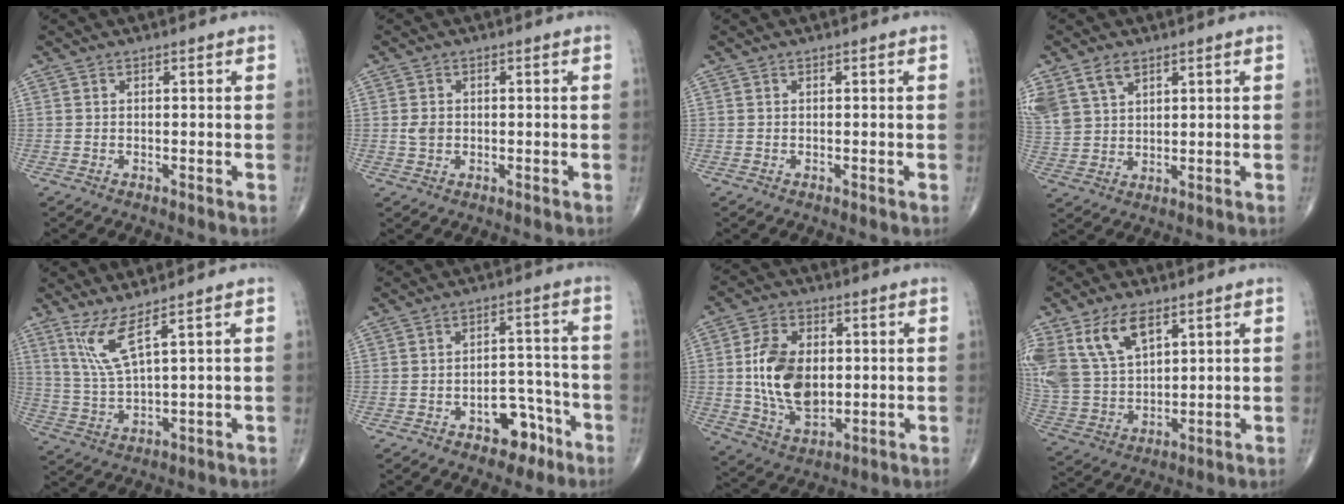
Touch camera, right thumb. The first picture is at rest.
{"total": 2.2, "force": [-0.1, 1.8, 1.3], "torque": [-0.021, 0.001, 0.000]}
{"total": 0.0}
{"total": 10.3, "force": [5.6, 6.7, 5.5], "torque": [-0.119, -0.004, 0.120]}
{"total": 6.4, "force": [4.0, 0.0, 5.0], "torque": [-0.117, -0.037, 0.095]}
{"total": 7.4, "force": [-4.2, 4.5, 4.1], "torque": [-0.025, 0.045, -0.058]}
{"total": 14.6, "force": [0.8, 9.4, 11.2], "torque": [-0.182, -0.005, 0.021]}
{"total": 14.6, "force": [7.4, 8.3, 9.4], "torque": [-0.174, -0.021, 0.156]}